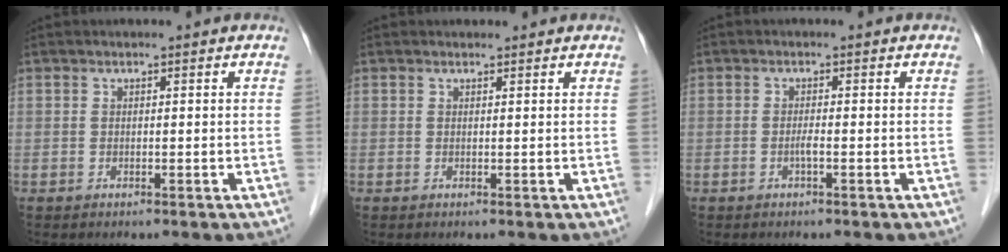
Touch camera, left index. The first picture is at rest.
{"total": 0.9, "force": [0.8, 0.3, 0.1], "torque": [-0.011, 0.003, 0.013]}
{"total": 1.1, "force": [-0.5, 0.0, 1.0], "torque": [-0.021, 0.001, -0.008]}